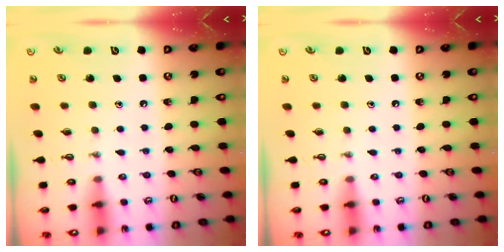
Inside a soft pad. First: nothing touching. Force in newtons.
{"total": 0.0}